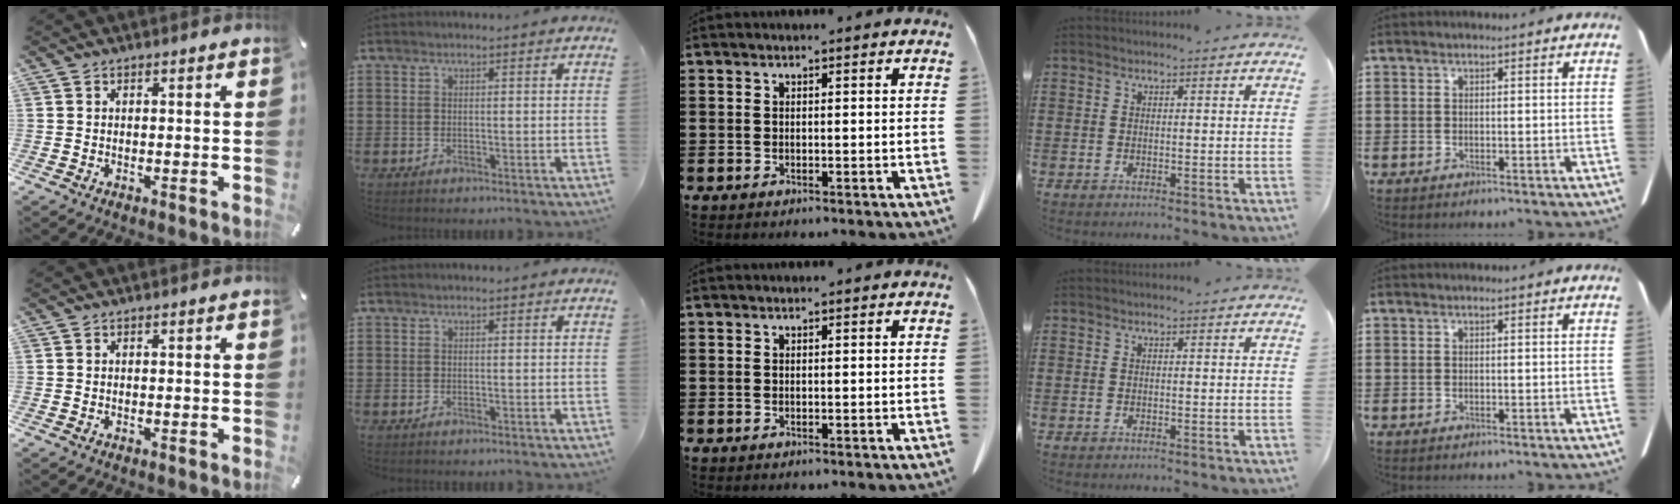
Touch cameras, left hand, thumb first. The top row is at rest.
{}